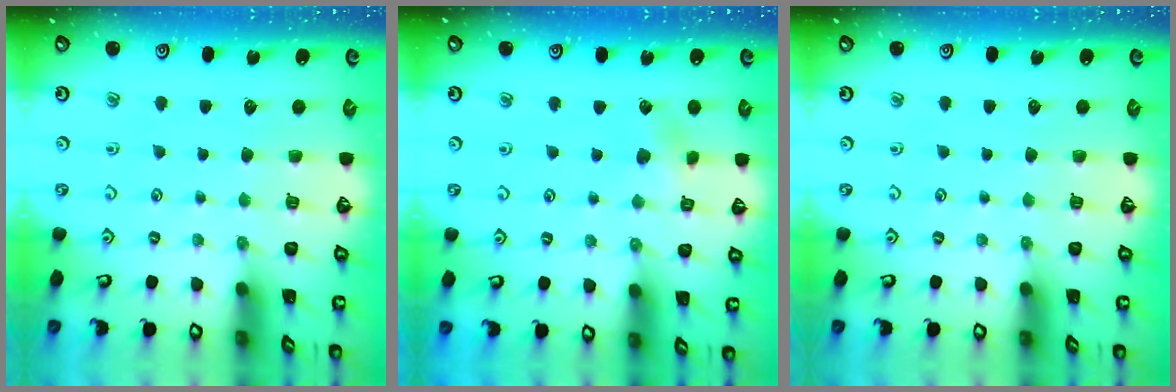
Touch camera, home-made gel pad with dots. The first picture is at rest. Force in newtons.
{"total": 4.6, "press": 4.6, "slide": 0.4}
{"total": 0.0}